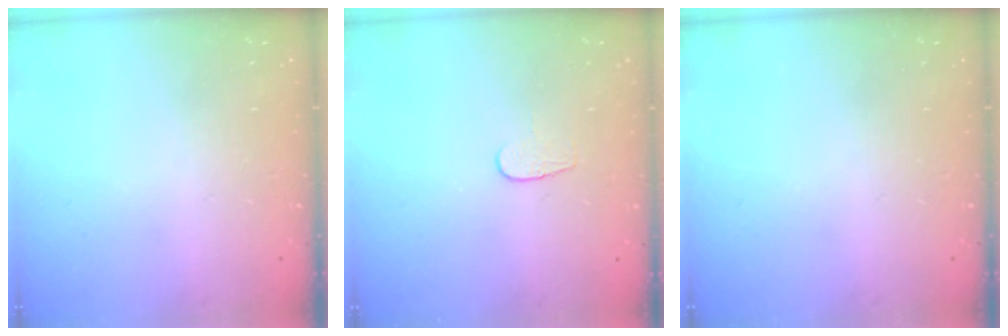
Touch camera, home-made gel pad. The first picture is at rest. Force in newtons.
{"total": 3.7, "press": 3.7, "slide": 0.3}
{"total": 0.0}